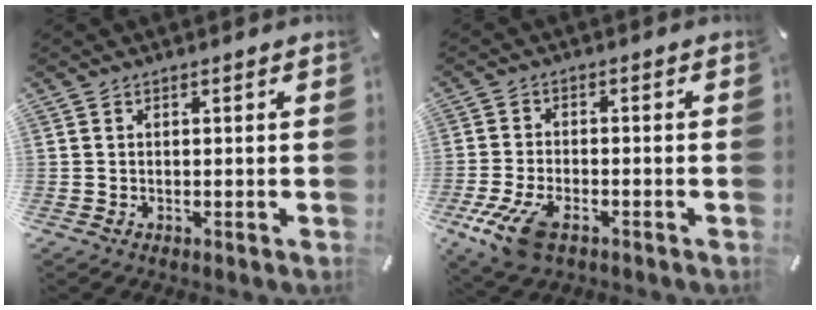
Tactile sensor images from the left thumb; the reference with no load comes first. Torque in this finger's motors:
{"motor_torque": [-0.12, 1.63, 0.13, 0.07, 0.30]}